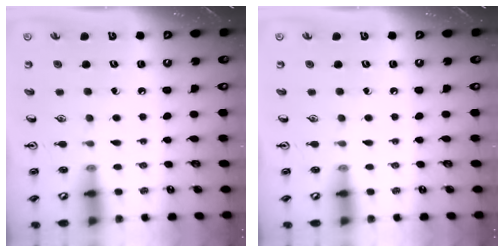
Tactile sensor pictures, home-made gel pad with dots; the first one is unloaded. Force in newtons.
{"total": 0.0}